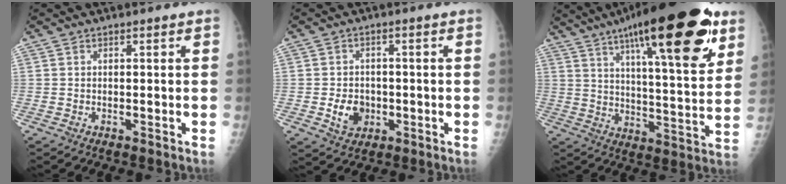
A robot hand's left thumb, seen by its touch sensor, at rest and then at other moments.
{"total": 5.7, "force": [-1.5, 4.5, 3.2], "torque": [-0.035, 0.006, -0.019]}
{"total": 27.7, "force": [15.3, 7.2, 21.9], "torque": [-0.313, -0.035, 0.231]}